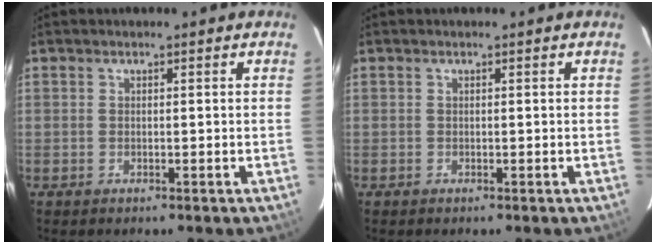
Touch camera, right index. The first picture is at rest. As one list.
[{"total": 0.0}]